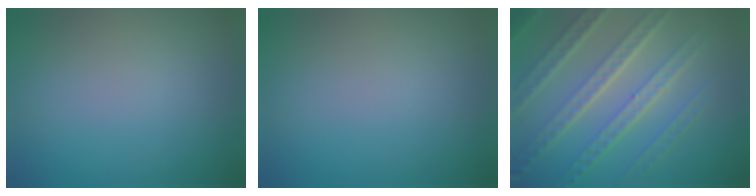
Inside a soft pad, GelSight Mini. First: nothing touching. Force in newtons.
{"total": 0.0}
{"total": 8.1, "press": 5.6, "slide": 5.9}